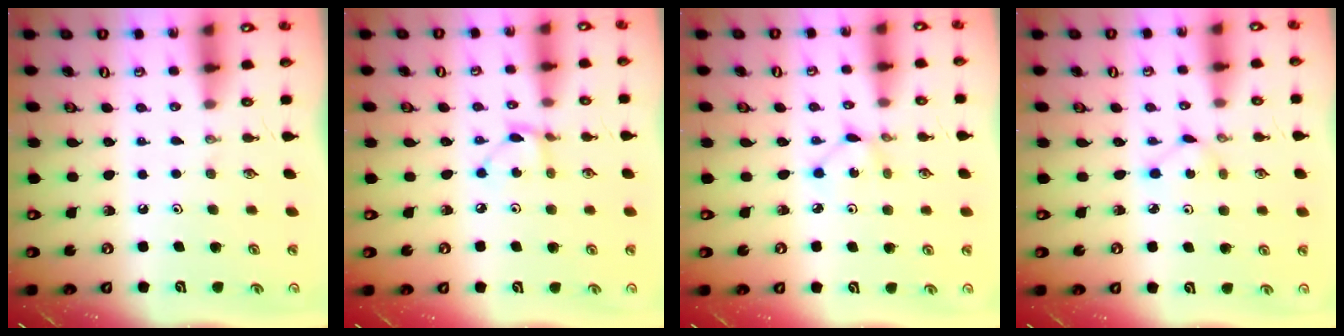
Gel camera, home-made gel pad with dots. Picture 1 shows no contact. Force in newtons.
{"total": 2.9, "press": 2.9, "slide": 0.1}
{"total": 1.3, "press": 1.3, "slide": 0.0}
{"total": 2.8, "press": 2.8, "slide": 0.1}